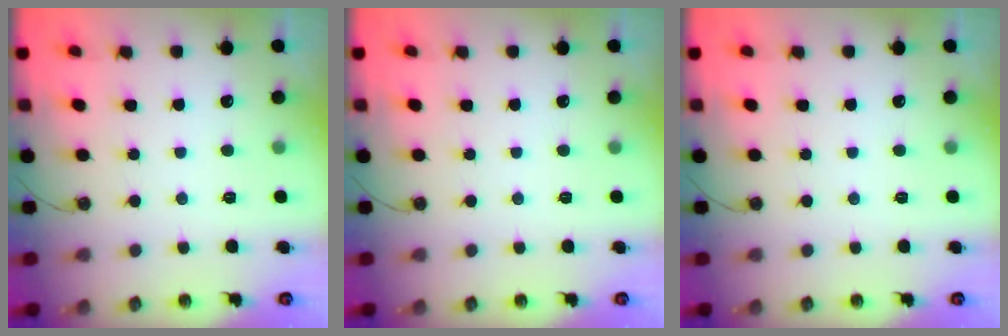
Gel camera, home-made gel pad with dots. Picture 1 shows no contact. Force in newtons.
{"total": 0.0}
{"total": 0.0}